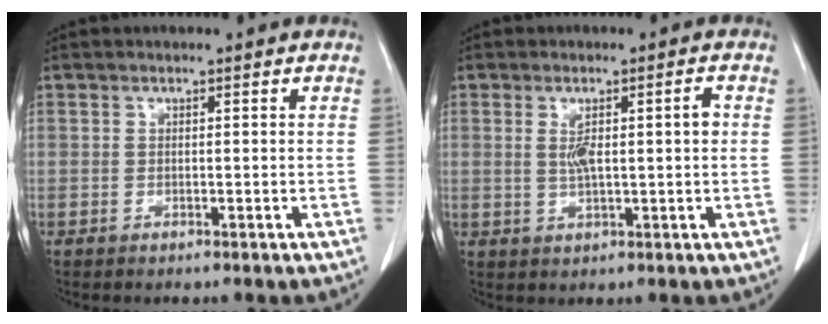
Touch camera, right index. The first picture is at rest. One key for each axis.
{"total": 4.9, "fx": 0.7, "fy": 0.8, "fz": 4.7, "tx": -0.083, "ty": 0.009, "tz": 0.015}